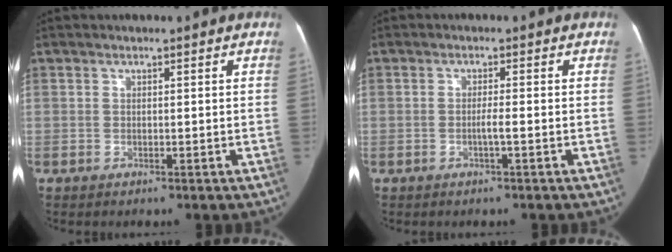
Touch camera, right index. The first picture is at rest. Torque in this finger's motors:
{"motor_torque": [0.31, -0.13, 0.09, 0.04]}